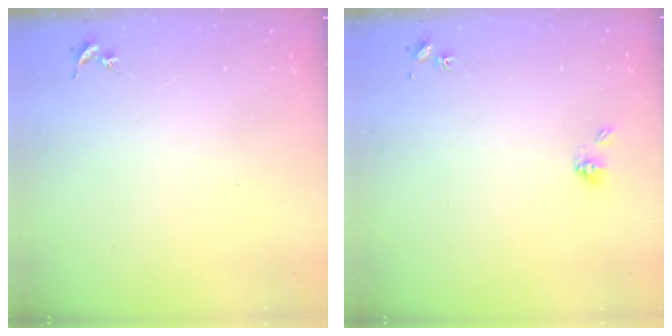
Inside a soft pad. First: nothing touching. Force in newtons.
{"total": 5.0, "press": 4.6, "slide": 1.7}